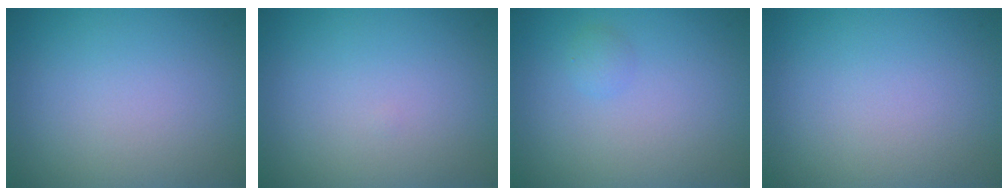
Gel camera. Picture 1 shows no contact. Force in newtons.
{"total": 0.0}
{"total": 0.8, "press": 0.8, "slide": 0.1}
{"total": 0.0}